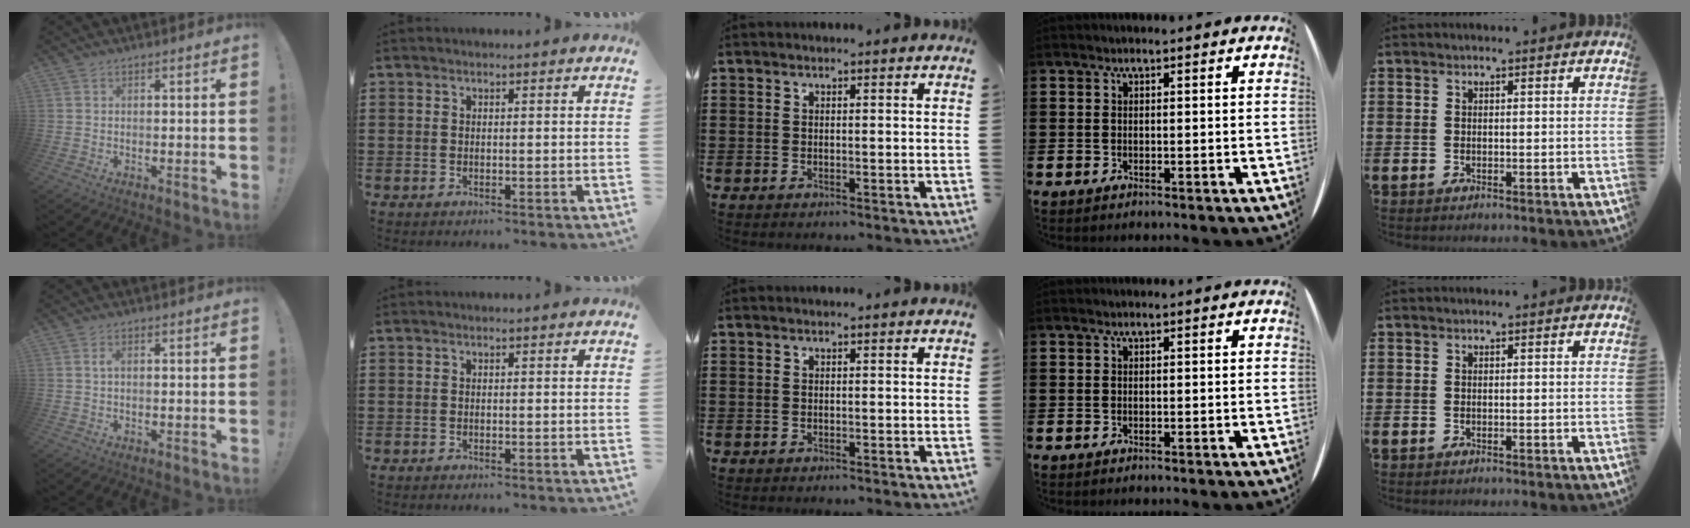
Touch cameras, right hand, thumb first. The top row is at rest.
{"thumb": {"total": 1.3, "force": [0.0, 0.6, 1.2], "torque": [-0.029, 0.007, 0.001]}}